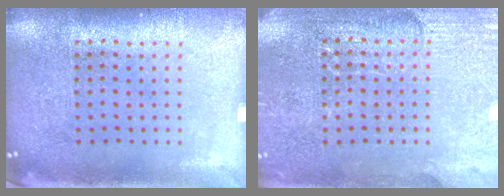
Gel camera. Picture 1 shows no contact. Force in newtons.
{"total": 2.9, "press": 2.8, "slide": 0.8}